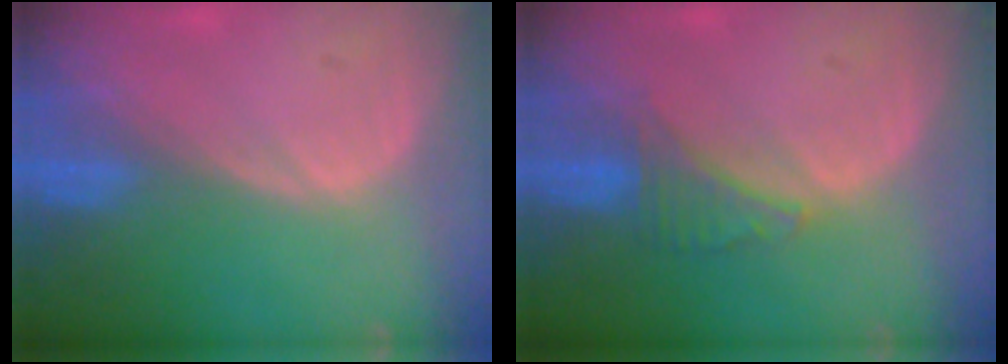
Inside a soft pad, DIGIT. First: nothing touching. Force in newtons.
{"total": 3.2, "press": 3.2, "slide": 0.2}